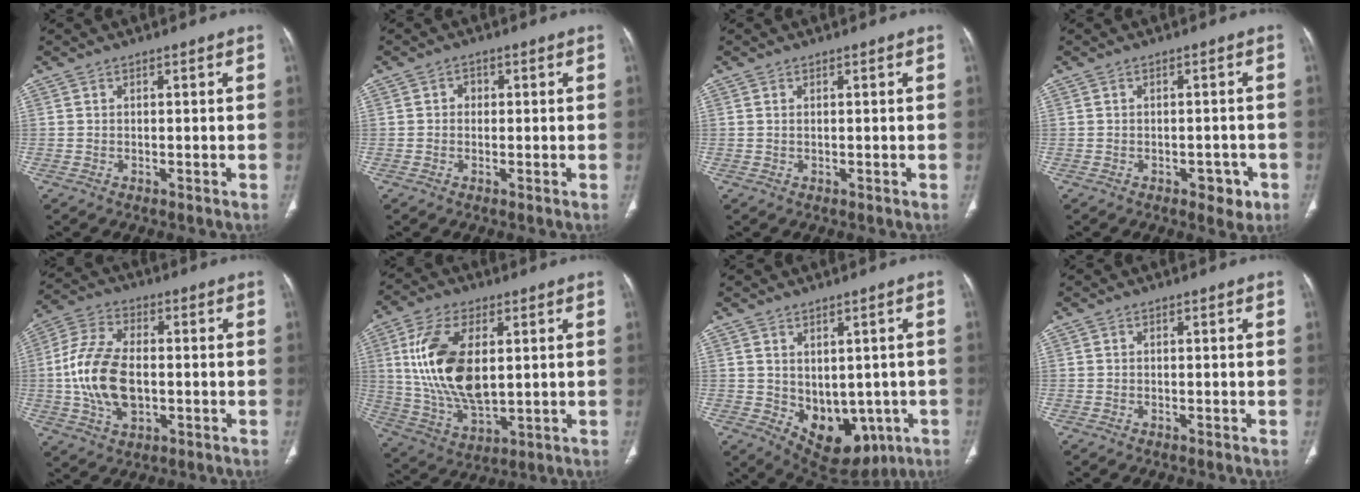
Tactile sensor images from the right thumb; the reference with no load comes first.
{"total": 1.6, "force": [0.0, 1.4, 0.7], "torque": [-0.001, 0.005, -0.004]}
{"total": 0.0}
{"total": 3.9, "force": [-1.9, 2.3, 2.5], "torque": [-0.014, 0.009, -0.021]}
{"total": 14.0, "force": [-1.0, 8.1, 11.3], "torque": [-0.229, 0.011, -0.017]}
{"total": 16.9, "force": [3.0, 8.7, 14.1], "torque": [-0.271, -0.014, 0.066]}
{"total": 11.8, "force": [-2.4, 8.1, 8.3], "torque": [-0.078, 0.000, -0.003]}
{"total": 0.0}